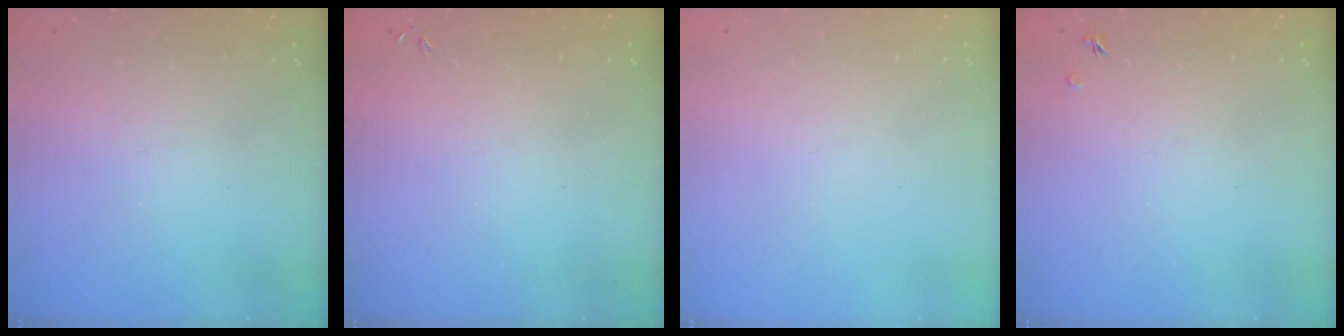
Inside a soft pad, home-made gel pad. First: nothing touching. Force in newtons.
{"total": 0.0}
{"total": 0.0}
{"total": 1.3, "press": 1.3, "slide": 0.3}